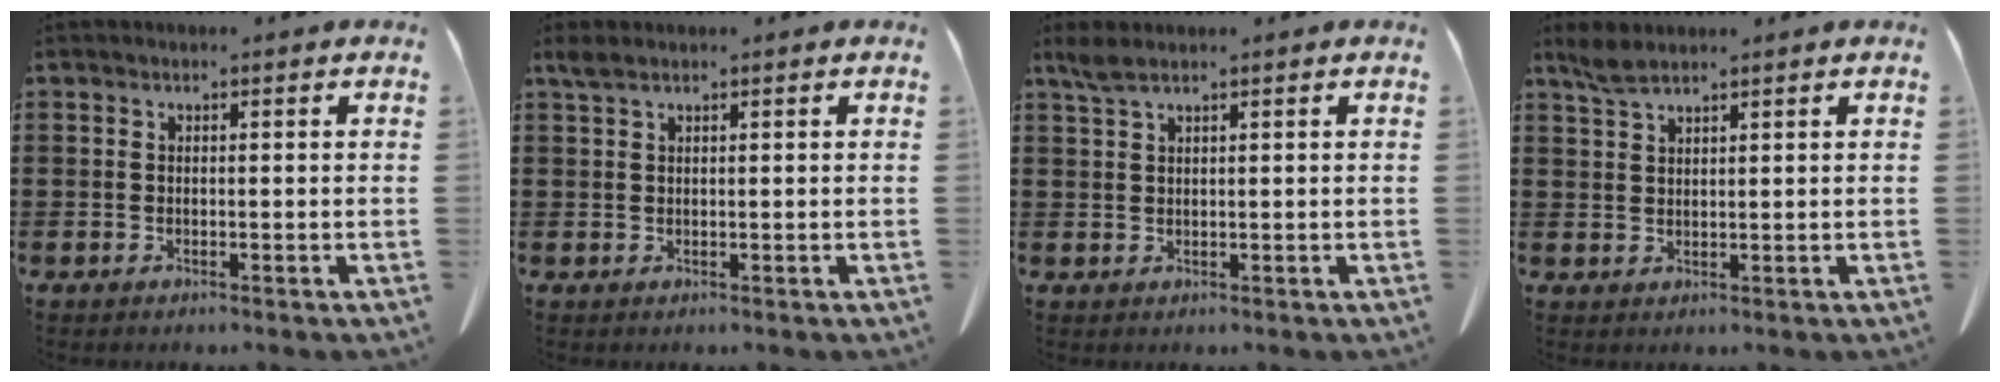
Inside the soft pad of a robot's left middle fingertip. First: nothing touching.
{"total": 1.5, "force": [1.1, 0.3, 1.0], "torque": [-0.024, 0.000, 0.021]}
{"total": 2.3, "force": [1.7, 0.2, 1.5], "torque": [-0.035, -0.001, 0.032]}
{"total": 2.6, "force": [2.1, 0.5, 1.5], "torque": [-0.035, -0.001, 0.040]}